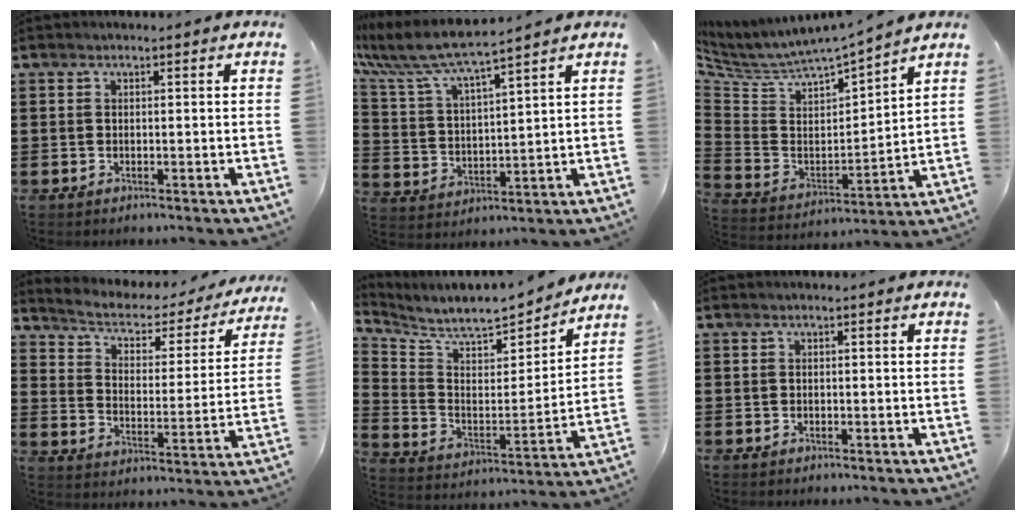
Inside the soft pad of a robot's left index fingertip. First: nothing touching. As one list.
[{"total": 6.7, "force": [6.0, 0.3, 3.0], "torque": [-0.086, -0.038, 0.100]}, {"total": 4.5, "force": [4.2, 1.0, 1.1], "torque": [-0.051, -0.046, 0.065]}, {"total": 3.1, "force": [2.3, 1.5, 1.4], "torque": [-0.045, -0.022, 0.027]}, {"total": 6.9, "force": [6.7, 0.8, 1.6], "torque": [-0.068, -0.057, 0.110]}, {"total": 0.0}]